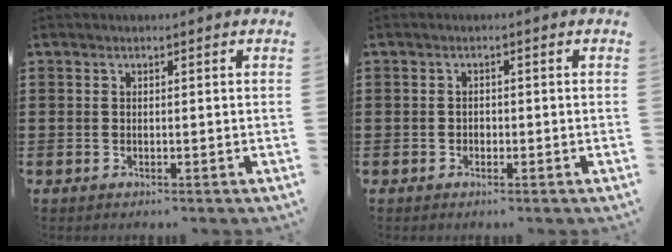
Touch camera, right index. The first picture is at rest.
{"total": 0.7, "force": [-0.4, 0.5, 0.2], "torque": [-0.007, 0.000, -0.008]}